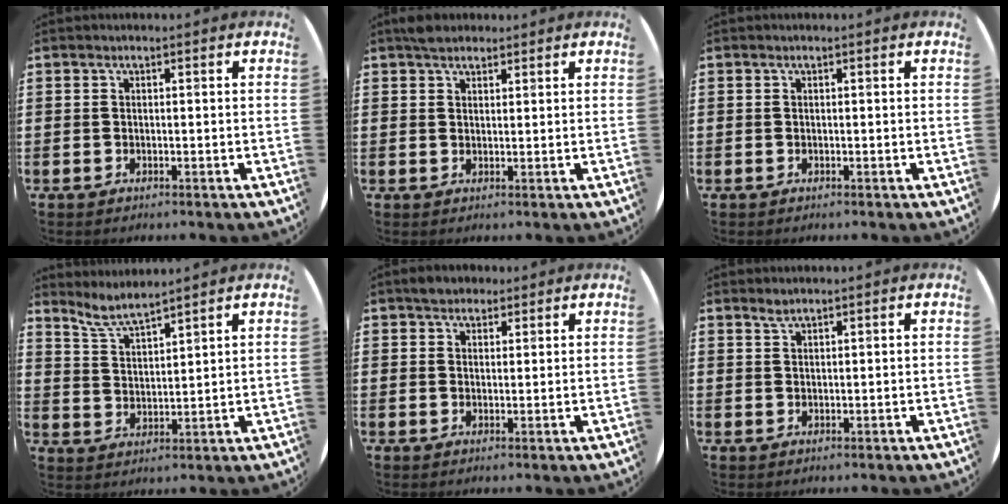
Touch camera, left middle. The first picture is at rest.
{"total": 2.1, "force": [1.9, 1.0, 0.3], "torque": [-0.001, 0.003, 0.036]}
{"total": 0.0}
{"total": 4.9, "force": [4.6, 0.0, 1.4], "torque": [-0.040, -0.020, 0.083]}
{"total": 2.5, "force": [2.2, 1.3, 0.1], "torque": [0.009, 0.002, 0.040]}
{"total": 1.2, "force": [1.1, 0.2, 0.4], "torque": [-0.009, 0.002, 0.020]}